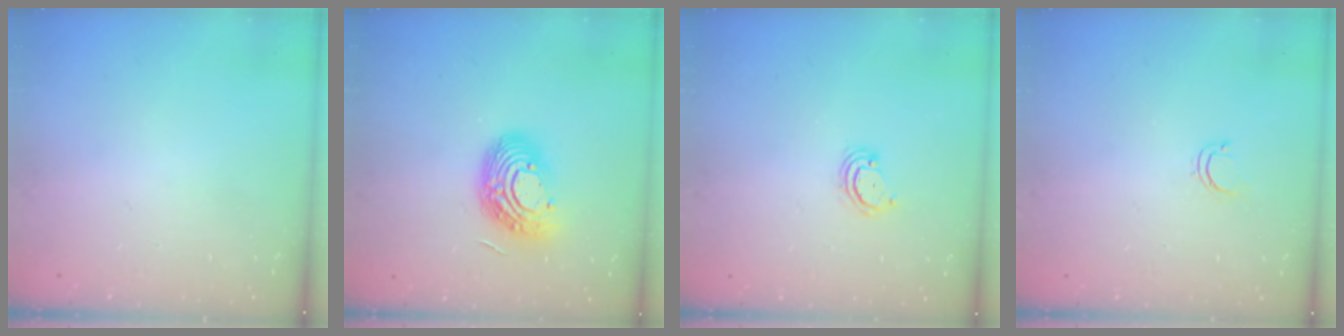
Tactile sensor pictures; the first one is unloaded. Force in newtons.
{"total": 13.3, "press": 13.3, "slide": 1.0}
{"total": 3.1, "press": 3.1, "slide": 0.5}
{"total": 3.5, "press": 3.5, "slide": 0.5}